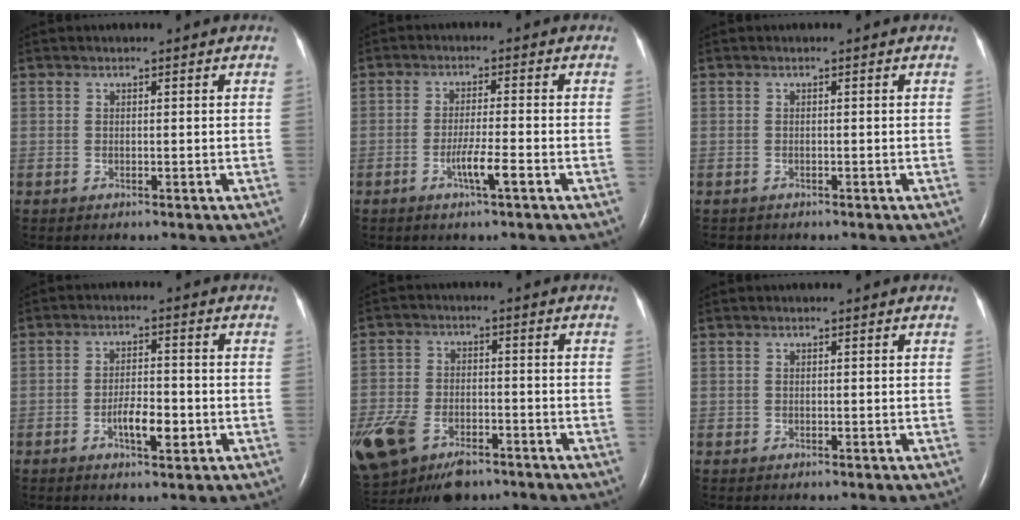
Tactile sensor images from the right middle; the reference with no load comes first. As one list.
[{"total": 3.9, "force": [-1.8, -0.2, 3.4], "torque": [-0.067, -0.006, -0.035]}, {"total": 0.8, "force": [-0.7, 0.4, 0.0], "torque": [-0.009, 0.000, -0.010]}, {"total": 4.8, "force": [-1.8, 1.5, 4.2], "torque": [-0.076, 0.002, -0.027]}, {"total": 23.6, "force": [-13.1, 14.6, 13.2], "torque": [-0.382, -0.034, -0.213]}, {"total": 0.0}]